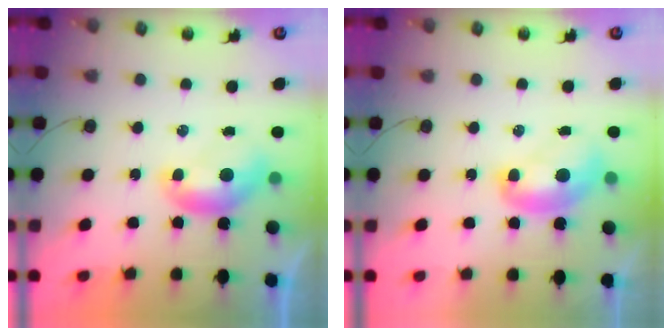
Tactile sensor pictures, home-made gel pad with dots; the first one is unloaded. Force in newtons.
{"total": 2.3, "press": 2.3, "slide": 0.2}